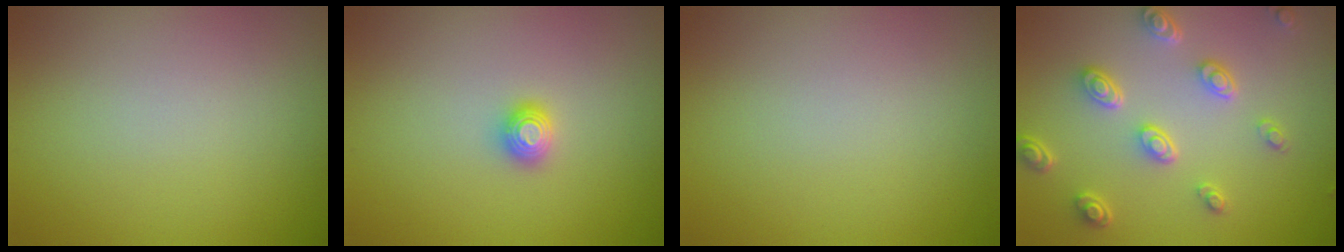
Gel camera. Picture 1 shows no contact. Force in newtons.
{"total": 1.1, "press": 1.1, "slide": 0.0}
{"total": 0.0}
{"total": 4.4, "press": 3.4, "slide": 2.9}